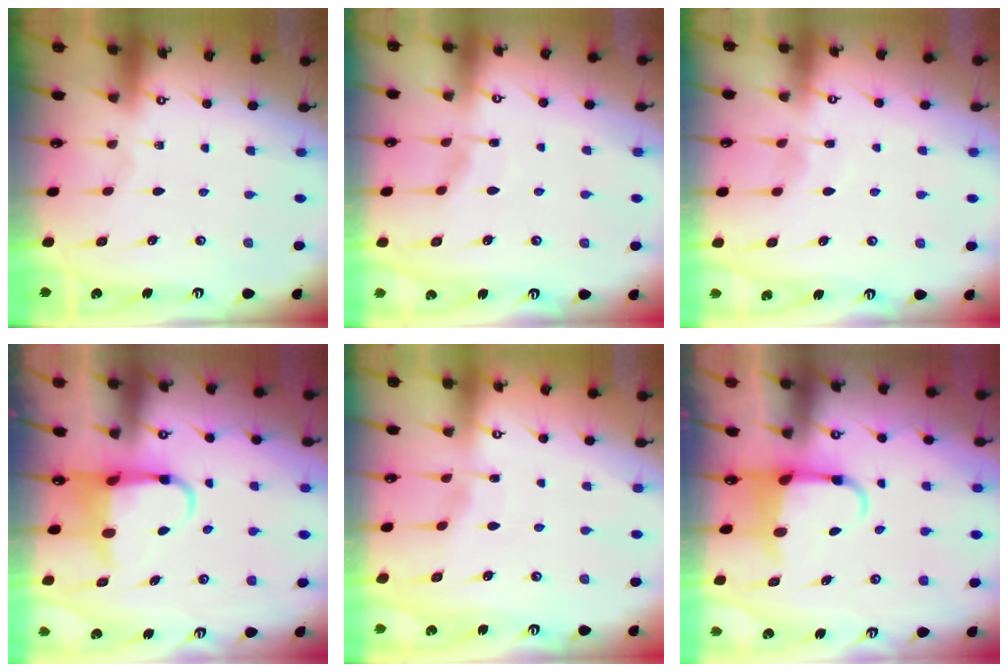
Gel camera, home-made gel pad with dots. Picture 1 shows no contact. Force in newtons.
{"total": 4.4, "press": 4.3, "slide": 0.5}
{"total": 5.1, "press": 5.1, "slide": 0.5}
{"total": 6.1, "press": 6.0, "slide": 1.1}
{"total": 3.3, "press": 3.2, "slide": 0.5}
{"total": 4.8, "press": 4.7, "slide": 1.2}